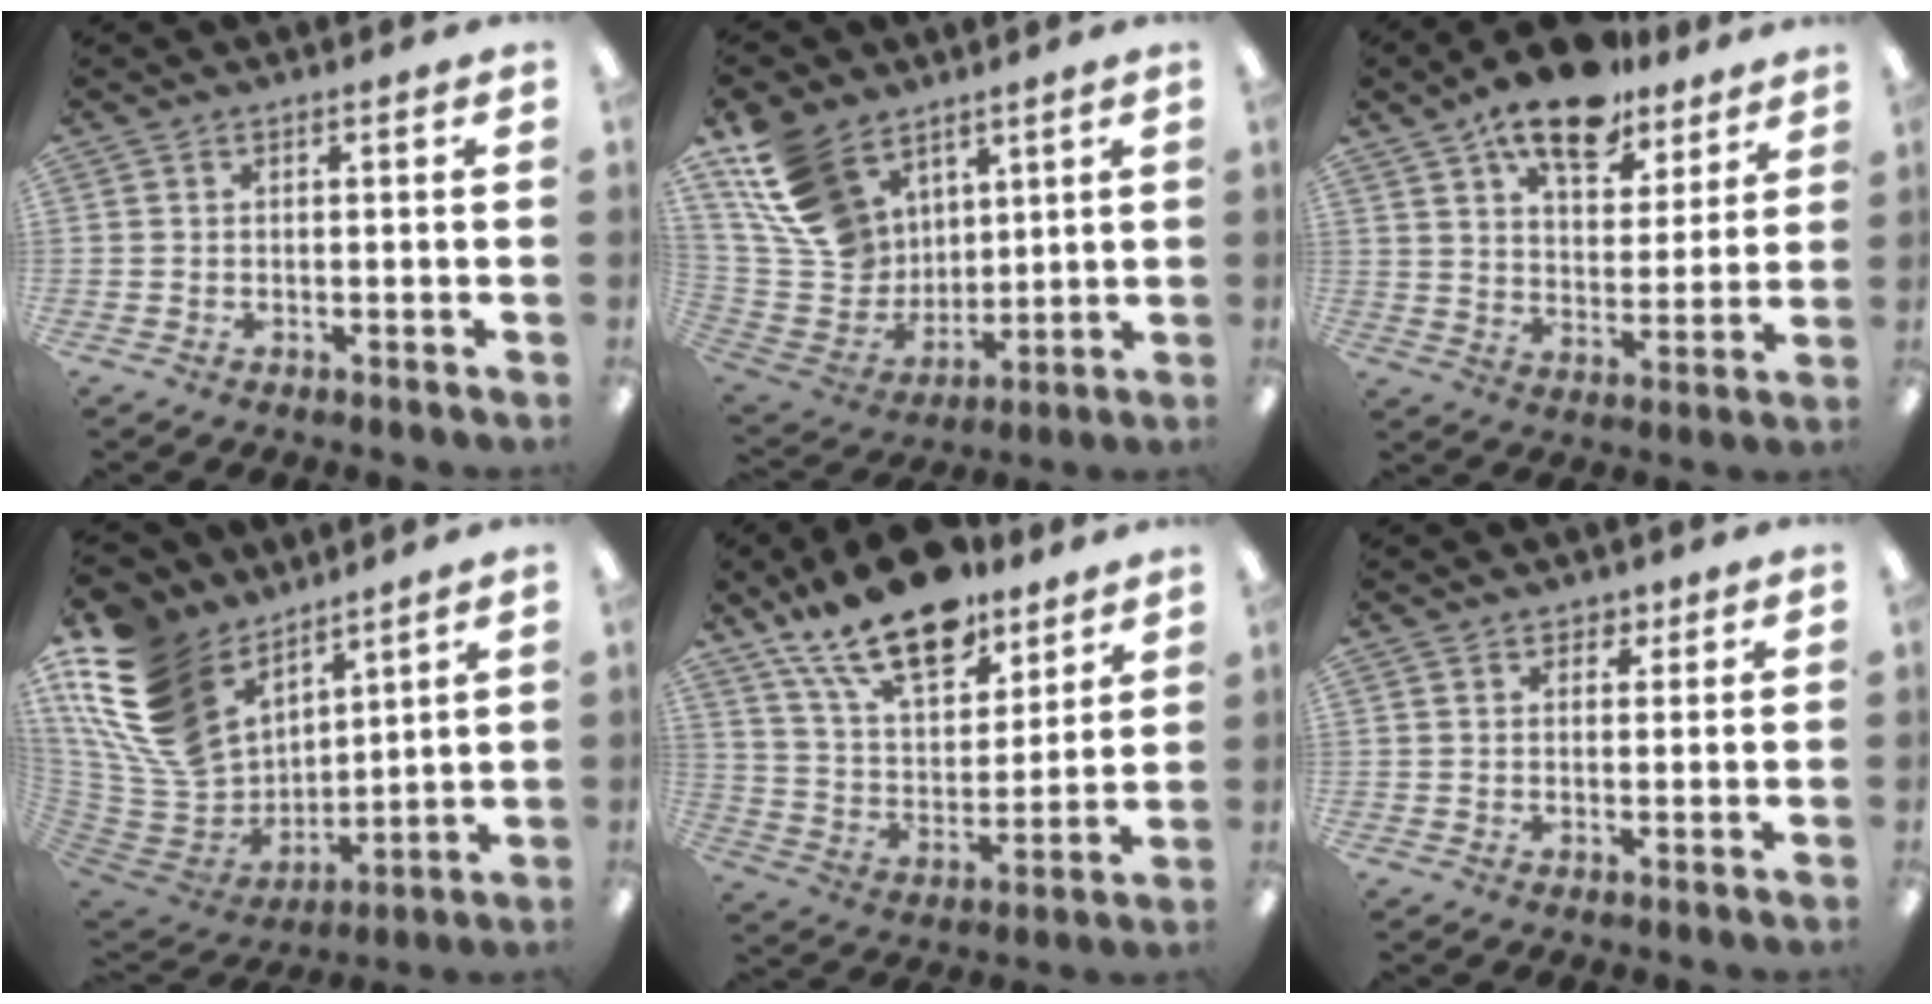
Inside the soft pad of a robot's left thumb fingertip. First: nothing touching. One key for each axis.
{"total": 18.3, "fx": 11.0, "fy": 12.3, "fz": 7.9, "tx": -0.199, "ty": -0.051, "tz": 0.216}
{"total": 15.7, "fx": 11.8, "fy": 6.8, "fz": 7.7, "tx": -0.125, "ty": -0.064, "tz": 0.206}
{"total": 22.5, "fx": 11.4, "fy": 15.0, "fz": 12.3, "tx": -0.280, "ty": -0.059, "tz": 0.216}
{"total": 19.8, "fx": 14.5, "fy": 8.5, "fz": 10.5, "tx": -0.186, "ty": -0.078, "tz": 0.256}
{"total": 2.7, "fx": 1.4, "fy": 2.1, "fz": 0.9, "tx": -0.003, "ty": -0.003, "tz": 0.024}